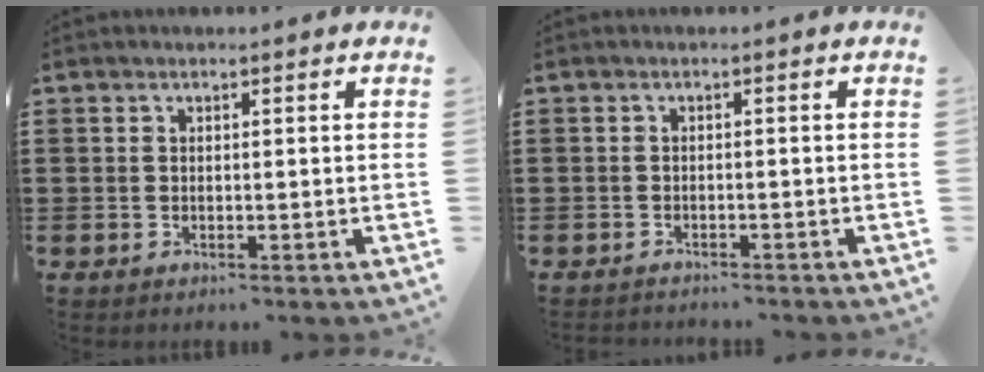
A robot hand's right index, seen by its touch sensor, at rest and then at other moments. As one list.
[{"total": 1.1, "force": [-1.1, -0.1, 0.0], "torque": [-0.004, -0.001, -0.022]}]